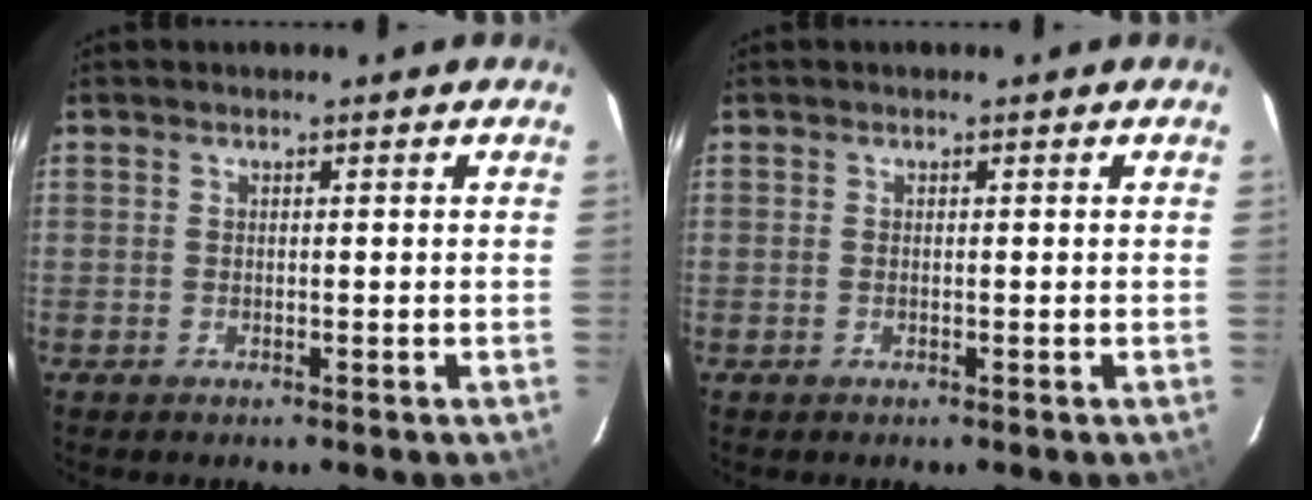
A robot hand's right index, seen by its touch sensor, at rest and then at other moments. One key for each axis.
{"total": 0.0}